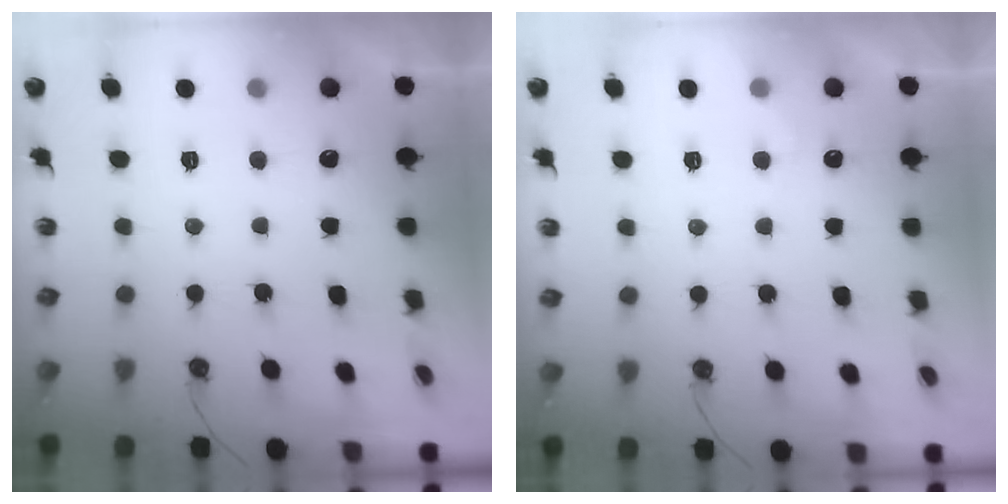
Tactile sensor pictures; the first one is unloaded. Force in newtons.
{"total": 3.7, "press": 3.7, "slide": 0.4}